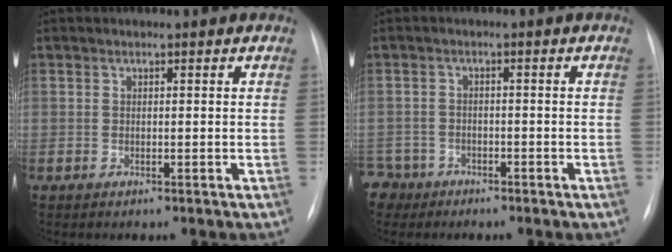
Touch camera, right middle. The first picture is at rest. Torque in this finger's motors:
{"motor_torque": [1.01, -1.12, 0.34, 0.01]}